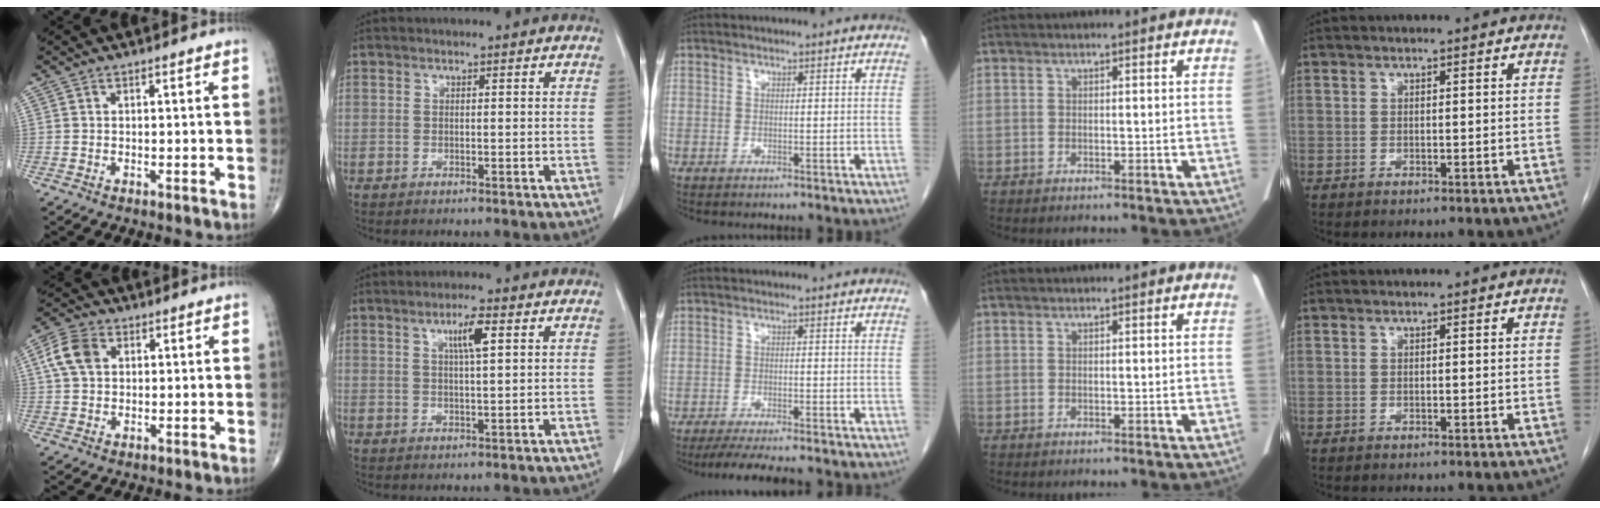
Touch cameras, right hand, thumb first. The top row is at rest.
{"thumb": {"total": 6.9, "force": [1.8, 4.8, 4.6], "torque": [-0.092, 0.012, 0.031]}, "index": {"total": 4.2, "force": [1.7, 0.3, 3.9], "torque": [-0.068, 0.000, 0.029]}, "middle": {"total": 7.4, "force": [-6.4, 0.6, 3.7], "torque": [-0.055, -0.017, -0.099]}}